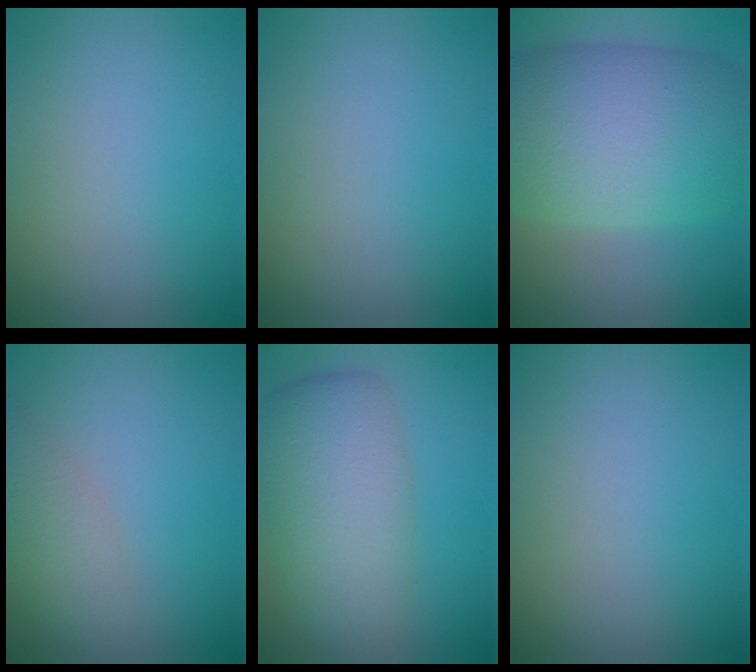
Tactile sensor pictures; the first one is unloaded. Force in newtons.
{"total": 0.0}
{"total": 11.9, "press": 11.9, "slide": 0.6}
{"total": 2.8, "press": 2.8, "slide": 0.1}
{"total": 7.0, "press": 6.9, "slide": 0.4}
{"total": 0.0}